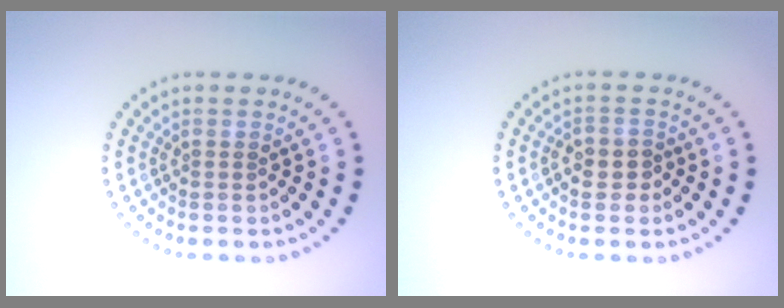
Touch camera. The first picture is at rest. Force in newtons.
{"total": 2.2, "press": 2.1, "slide": 0.6}